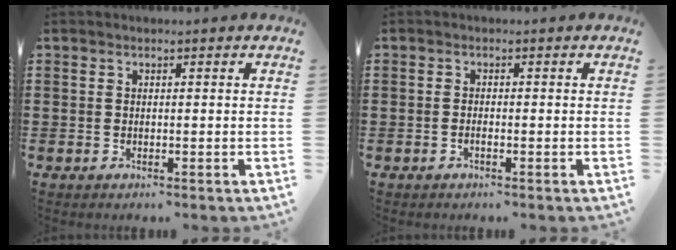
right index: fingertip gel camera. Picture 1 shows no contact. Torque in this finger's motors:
{"motor_torque": [-0.91, 1.23, -0.22, -0.06]}